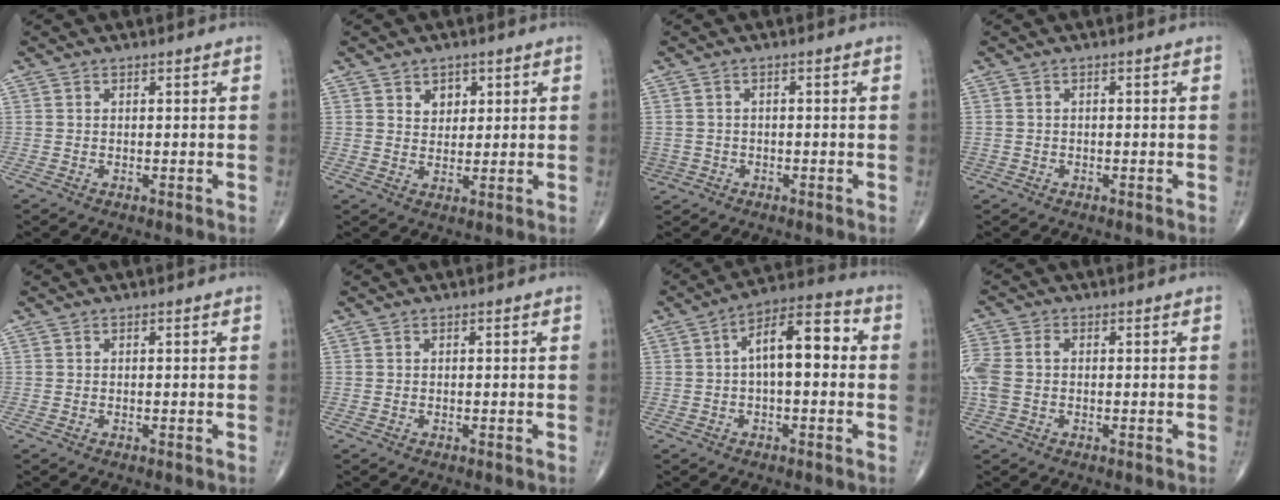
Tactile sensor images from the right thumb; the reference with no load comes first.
{"total": 3.8, "force": [1.7, 2.9, 1.8], "torque": [-0.007, -0.011, 0.029]}
{"total": 2.4, "force": [-0.9, 2.2, 0.0], "torque": [0.011, 0.012, -0.014]}
{"total": 0.7, "force": [-0.3, 0.6, 0.0], "torque": [0.009, 0.005, -0.007]}
{"total": 0.0}
{"total": 0.0}
{"total": 11.1, "force": [0.9, 4.9, 9.9], "torque": [-0.145, 0.040, 0.003]}
{"total": 6.9, "force": [-0.3, 4.7, 5.1], "torque": [-0.148, 0.017, -0.006]}